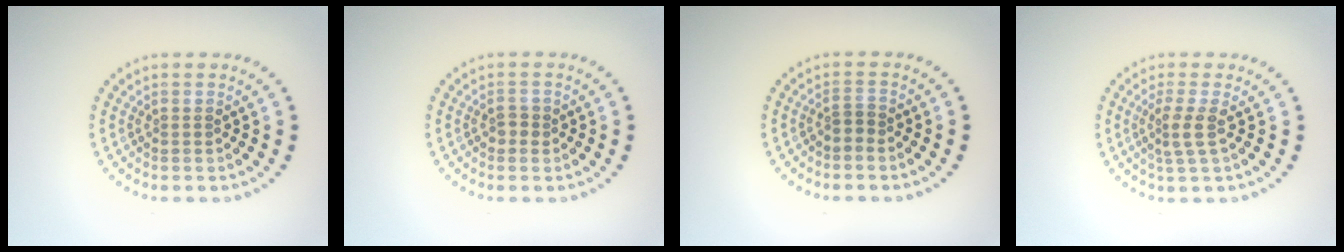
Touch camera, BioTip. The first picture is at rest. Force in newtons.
{"total": 1.0, "press": 1.0, "slide": 0.2}
{"total": 1.3, "press": 1.0, "slide": 0.9}
{"total": 2.2, "press": 1.6, "slide": 1.5}